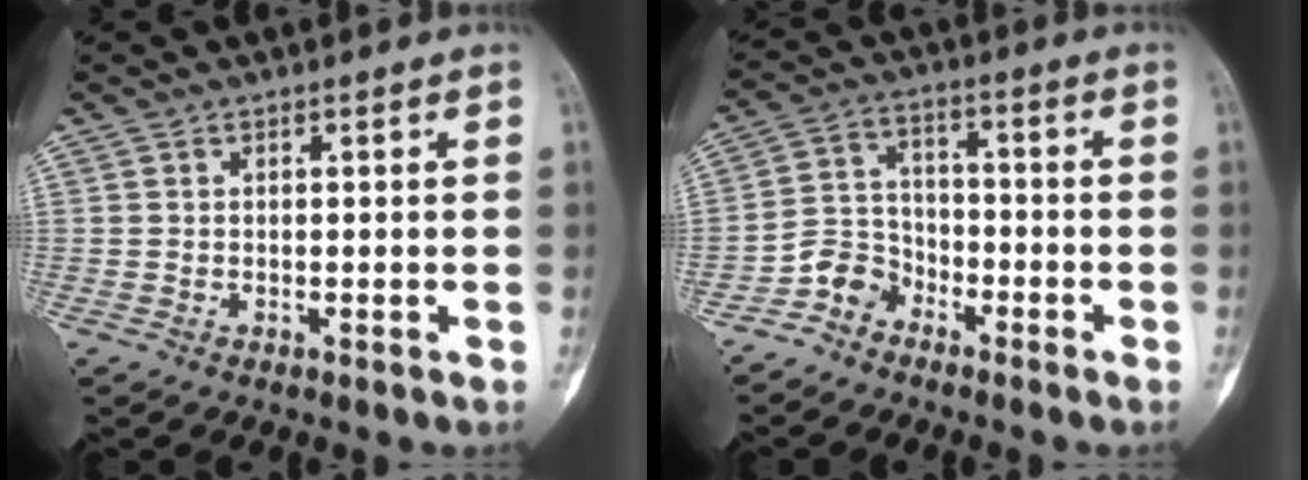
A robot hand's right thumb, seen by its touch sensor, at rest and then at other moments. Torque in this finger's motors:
{"motor_torque": [0.16, -0.01, -0.28, -0.46, 0.02]}